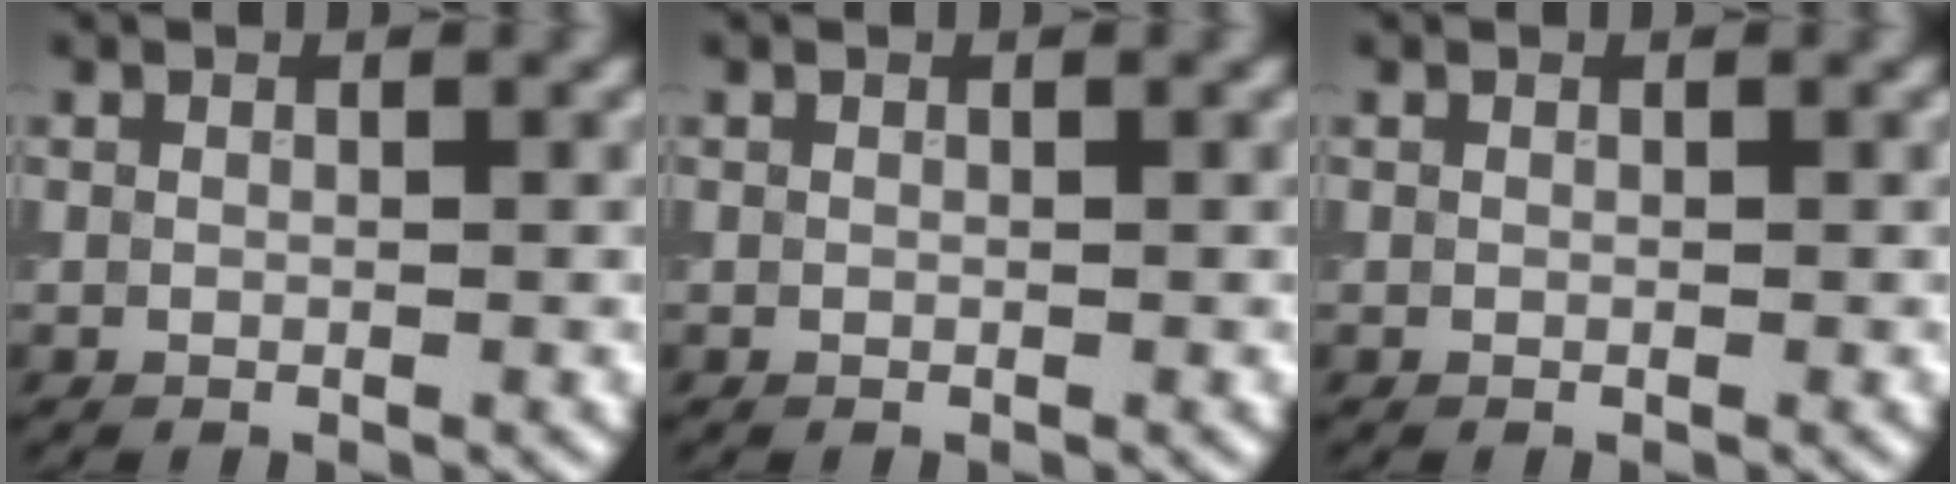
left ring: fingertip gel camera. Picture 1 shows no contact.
{"total": 0.0}
{"total": 0.0}